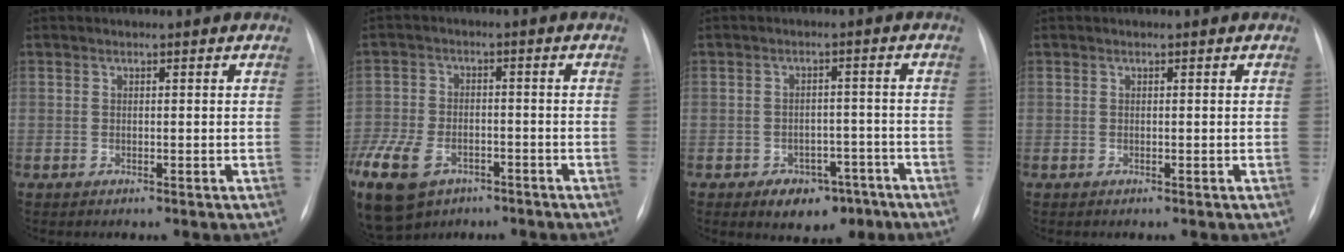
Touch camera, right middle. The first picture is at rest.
{"total": 25.1, "force": [-13.1, 17.0, 13.0], "torque": [-0.415, -0.031, -0.211]}
{"total": 6.5, "force": [-4.0, 4.2, 3.0], "torque": [-0.033, 0.015, -0.048]}
{"total": 0.0}